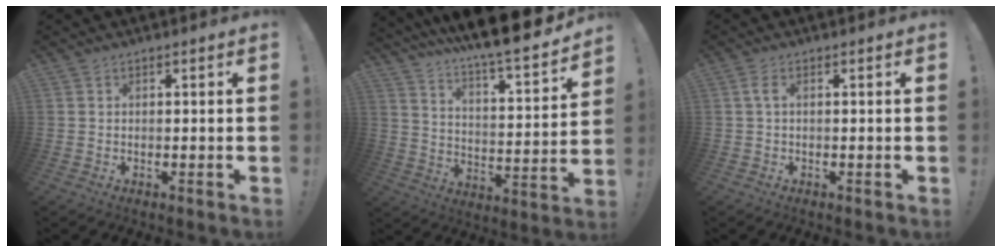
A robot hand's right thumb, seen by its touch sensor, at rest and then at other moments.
{"total": 11.8, "force": [10.2, 1.0, 5.9], "torque": [-0.107, -0.095, 0.166]}
{"total": 2.0, "force": [0.7, -0.2, 1.9], "torque": [-0.036, 0.002, 0.012]}